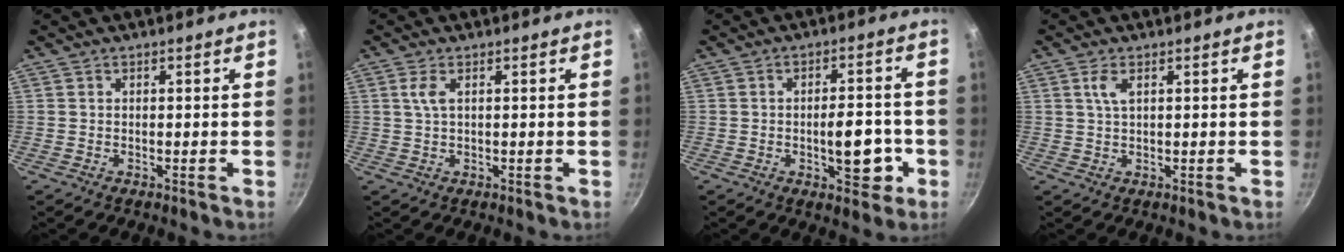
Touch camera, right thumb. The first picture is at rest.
{"total": 2.5, "force": [0.8, 0.9, 2.2], "torque": [-0.048, -0.001, 0.017]}
{"total": 9.1, "force": [-2.3, 4.5, 7.5], "torque": [-0.070, 0.012, -0.029]}
{"total": 2.7, "force": [1.1, 1.1, 2.2], "torque": [-0.045, -0.003, 0.023]}